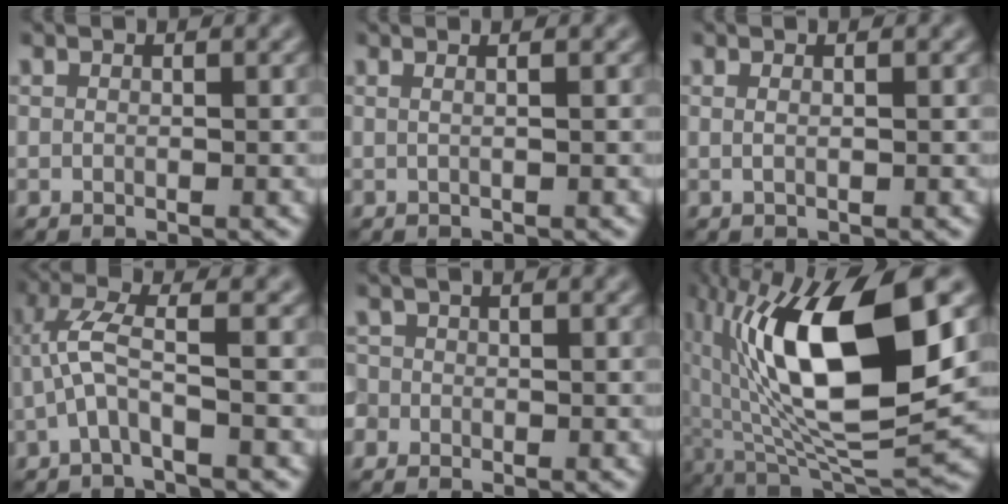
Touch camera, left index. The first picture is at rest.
{"total": 2.5, "force": [0.8, 1.2, 1.9], "torque": [-0.003, 0.006, -0.021]}
{"total": 1.0, "force": [0.3, 0.4, 0.9], "torque": [-0.011, -0.004, -0.002]}
{"total": 3.5, "force": [-0.8, 0.4, 3.4], "torque": [-0.082, 0.017, -0.024]}
{"total": 1.1, "force": [-0.5, 0.9, 0.2], "torque": [0.002, -0.002, -0.013]}
{"total": 15.1, "force": [2.8, 5.6, 13.7], "torque": [-0.230, -0.001, 0.044]}